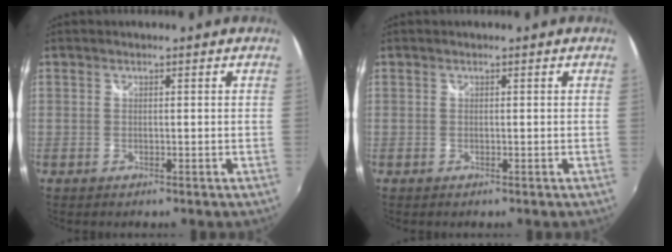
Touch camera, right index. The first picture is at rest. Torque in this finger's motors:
{"motor_torque": [-0.02, 0.02, 0.00, -0.01]}